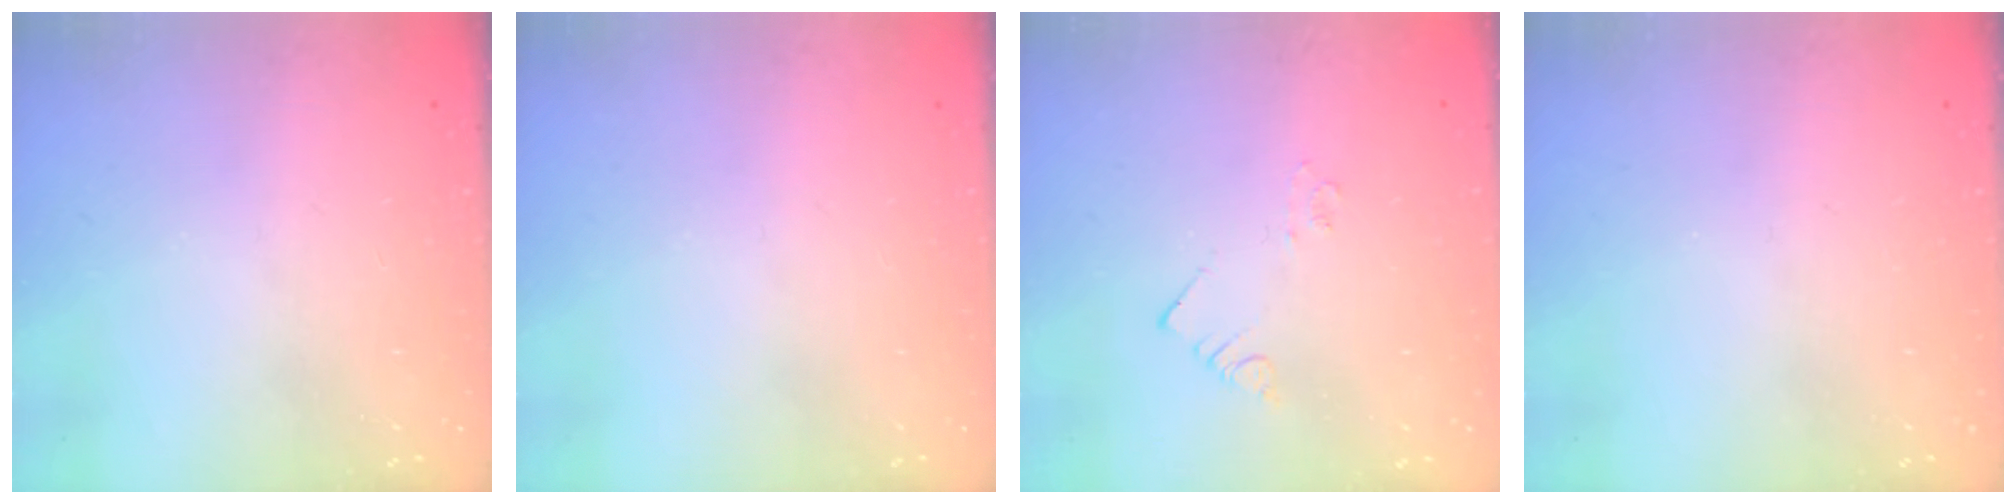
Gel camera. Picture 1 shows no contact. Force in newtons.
{"total": 0.0}
{"total": 2.0, "press": 2.0, "slide": 0.4}
{"total": 0.0}